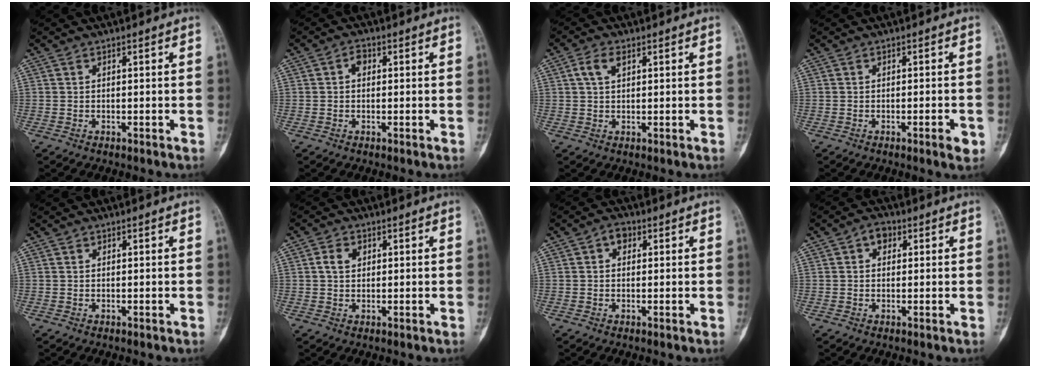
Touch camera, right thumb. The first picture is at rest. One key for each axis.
{"total": 2.0, "fx": 0.3, "fy": 1.5, "fz": 1.3, "tx": -0.012, "ty": 0.006, "tz": 0.000}
{"total": 3.3, "fx": 1.3, "fy": 1.8, "fz": 2.4, "tx": -0.046, "ty": 0.007, "tz": 0.026}
{"total": 2.6, "fx": -1.1, "fy": 0.5, "fz": 2.3, "tx": -0.031, "ty": 0.000, "tz": -0.015}
{"total": 0.0}
{"total": 3.0, "fx": 0.8, "fy": 2.2, "fz": 1.8, "tx": -0.027, "ty": 0.003, "tz": 0.014}
{"total": 2.7, "fx": 0.9, "fy": 2.0, "fz": 1.6, "tx": -0.012, "ty": 0.005, "tz": 0.011}
{"total": 3.2, "fx": 1.1, "fy": 2.4, "fz": 1.8, "tx": -0.013, "ty": 0.005, "tz": 0.015}